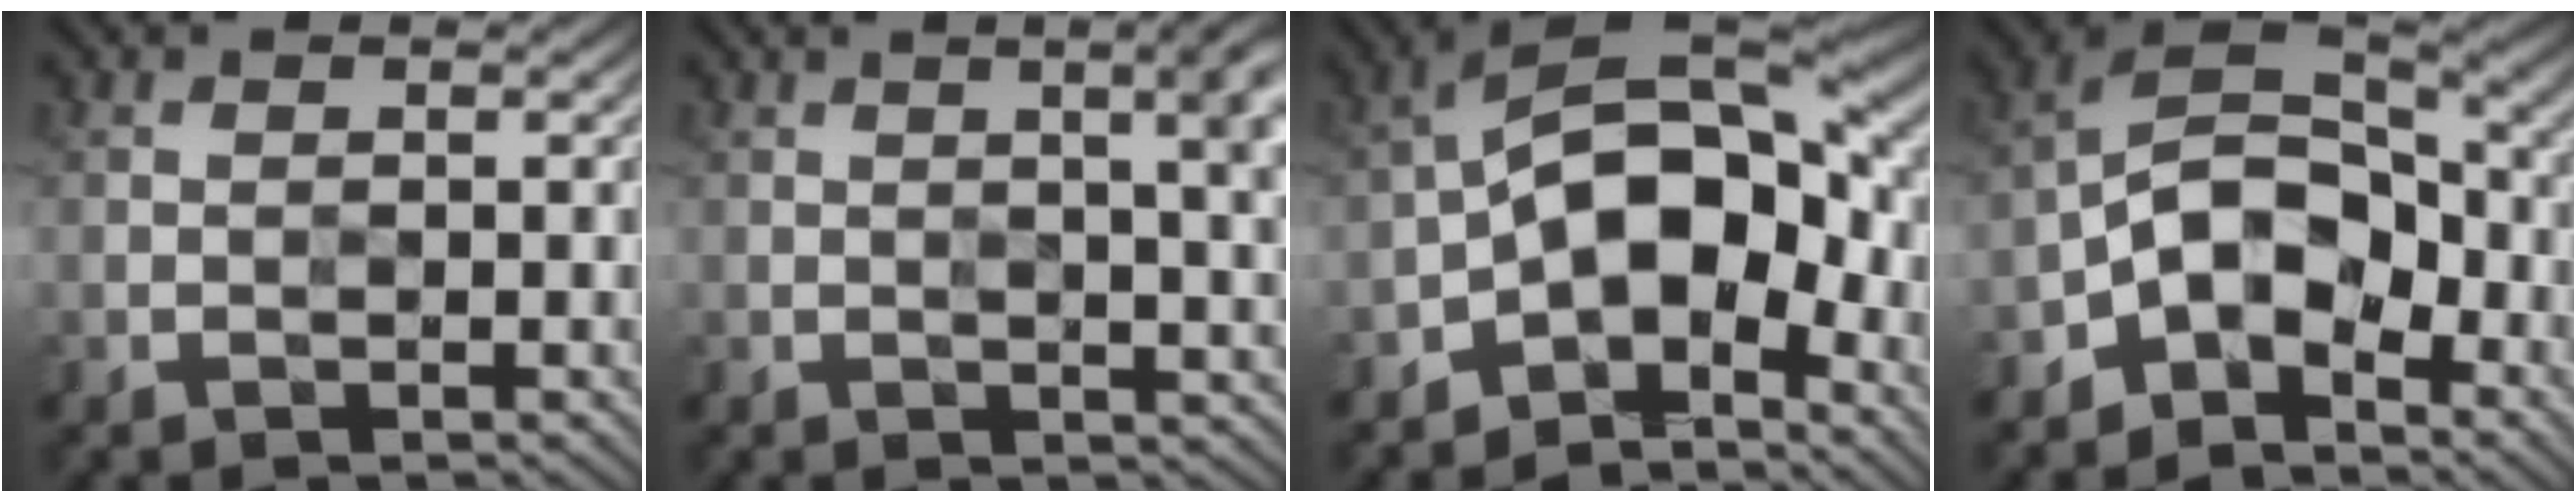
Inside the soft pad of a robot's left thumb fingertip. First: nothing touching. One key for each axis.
{"total": 6.2, "fx": 1.9, "fy": 1.5, "fz": 5.6, "tx": -0.058, "ty": 0.018, "tz": 0.018}
{"total": 12.5, "fx": -4.0, "fy": 6.8, "fz": 9.6, "tx": -0.139, "ty": 0.004, "tz": -0.087}
{"total": 9.4, "fx": -4.9, "fy": 5.5, "fz": 5.9, "tx": -0.098, "ty": 0.002, "tz": -0.112}